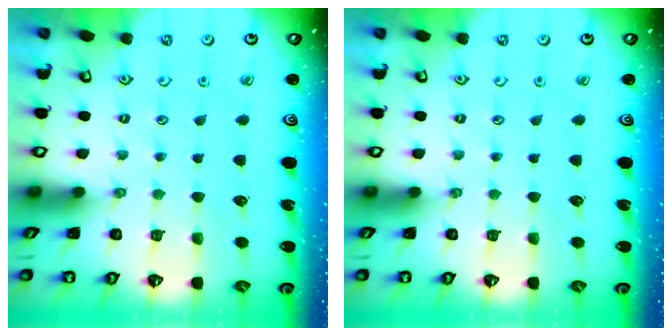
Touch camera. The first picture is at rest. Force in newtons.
{"total": 0.0}